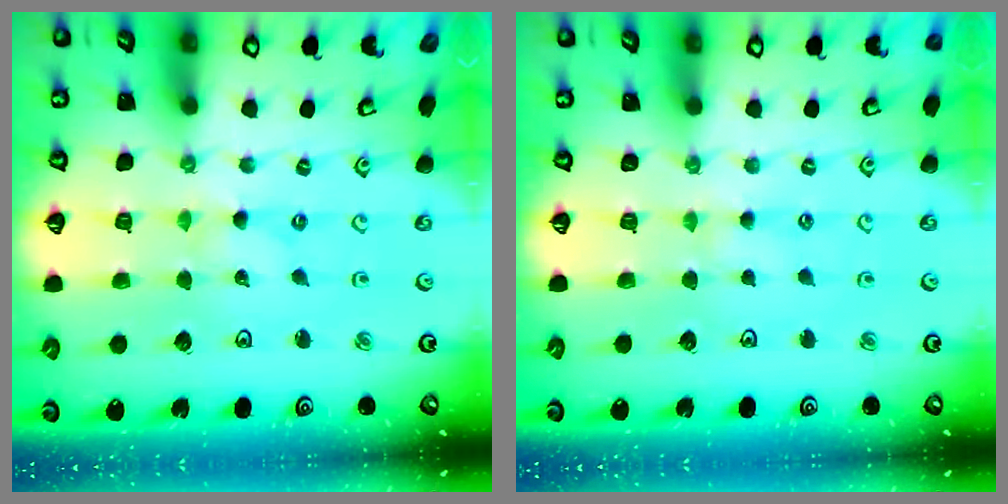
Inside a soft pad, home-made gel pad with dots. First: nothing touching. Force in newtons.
{"total": 2.1, "press": 2.1, "slide": 0.3}